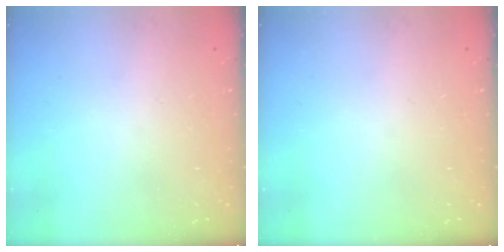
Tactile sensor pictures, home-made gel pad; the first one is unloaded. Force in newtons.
{"total": 0.0}